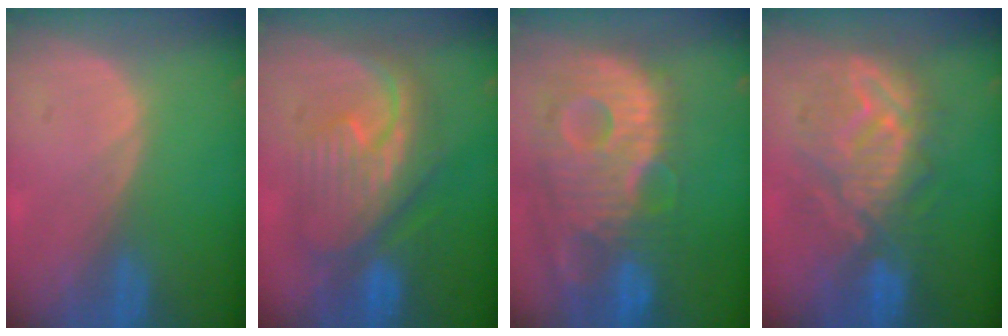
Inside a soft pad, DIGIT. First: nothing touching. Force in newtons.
{"total": 9.7, "press": 9.7, "slide": 0.8}
{"total": 13.8, "press": 12.0, "slide": 6.8}
{"total": 10.2, "press": 10.0, "slide": 2.1}